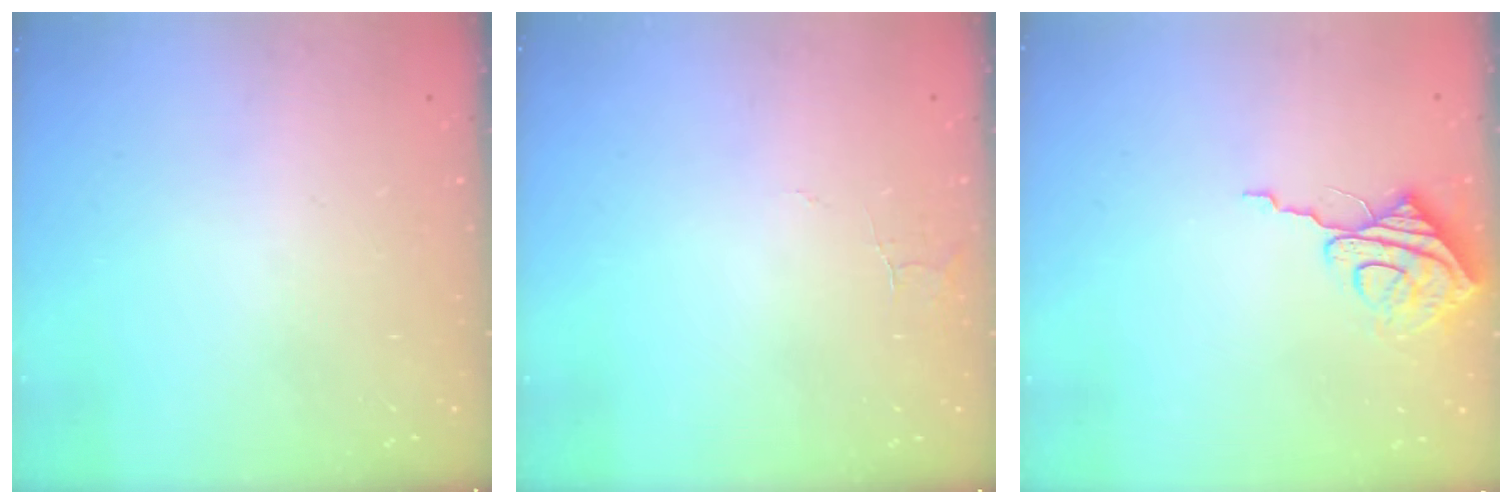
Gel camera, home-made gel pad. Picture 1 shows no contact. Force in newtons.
{"total": 3.8, "press": 3.8, "slide": 0.4}
{"total": 8.5, "press": 8.4, "slide": 0.6}